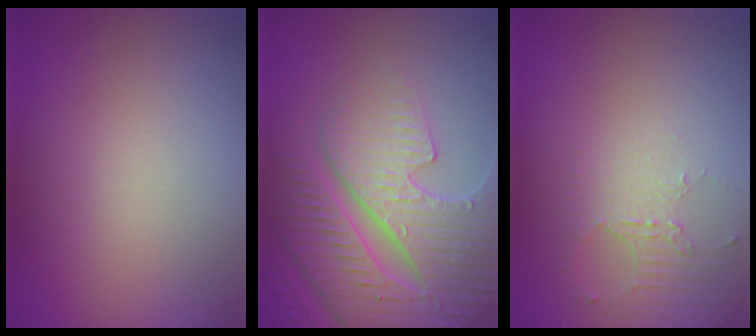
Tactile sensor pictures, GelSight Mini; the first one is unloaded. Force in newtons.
{"total": 7.6, "press": 7.4, "slide": 1.8}
{"total": 2.7, "press": 1.9, "slide": 1.9}